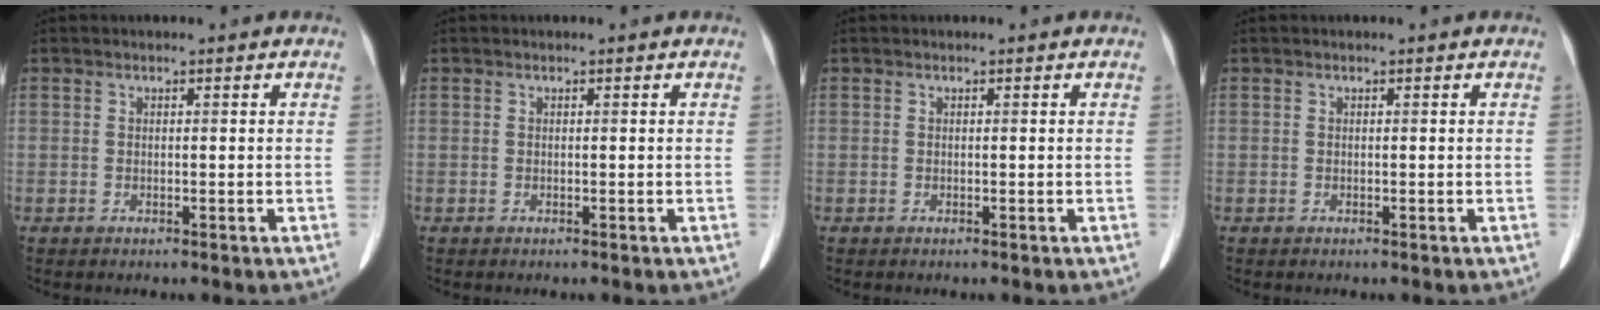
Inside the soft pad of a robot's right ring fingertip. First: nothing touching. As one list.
[{"total": 0.0}, {"total": 0.0}, {"total": 0.0}]